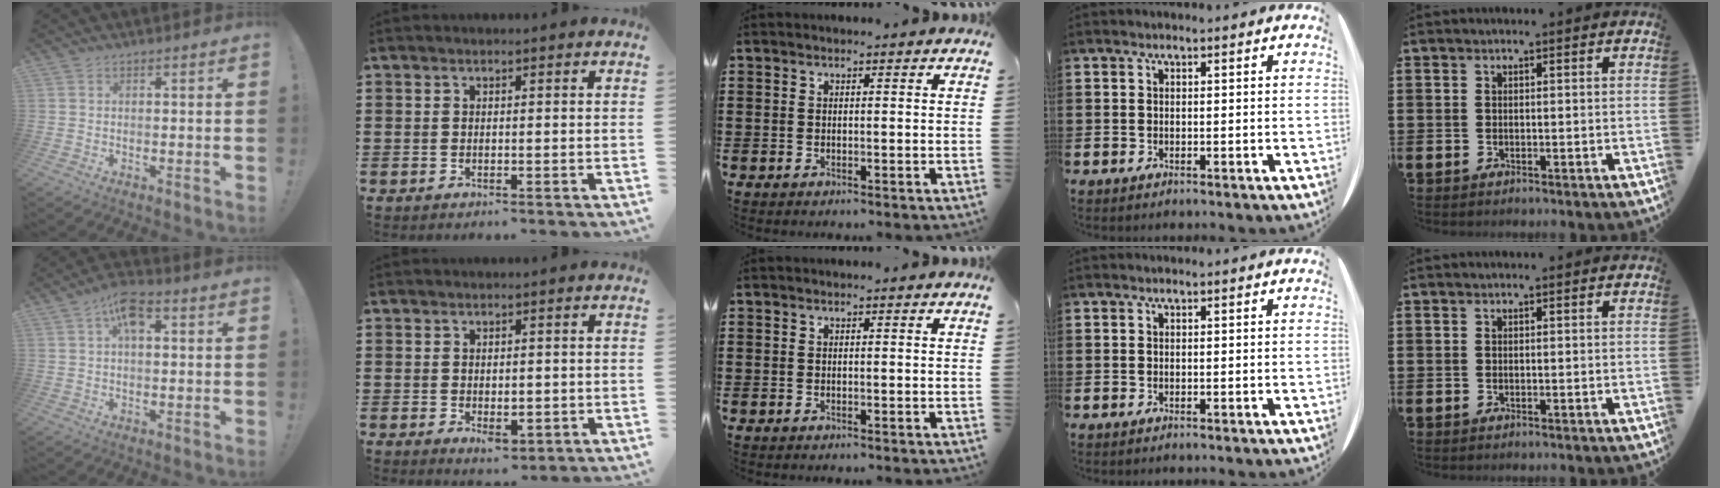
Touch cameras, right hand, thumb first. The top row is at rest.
{"thumb": {"total": 7.5, "force": [2.3, 3.8, 6.0], "torque": [-0.099, 0.010, 0.040]}, "index": {"total": 2.4, "force": [-0.3, 1.5, 1.8], "torque": [-0.027, -0.002, -0.007]}}